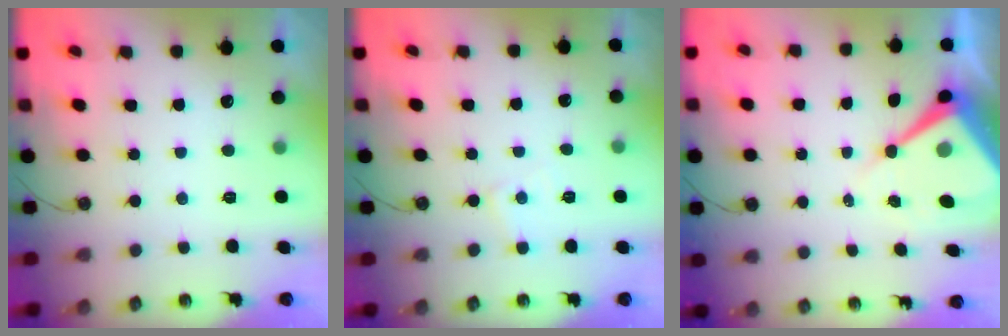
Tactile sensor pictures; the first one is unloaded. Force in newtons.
{"total": 3.9, "press": 3.8, "slide": 0.6}
{"total": 10.0, "press": 9.9, "slide": 1.1}